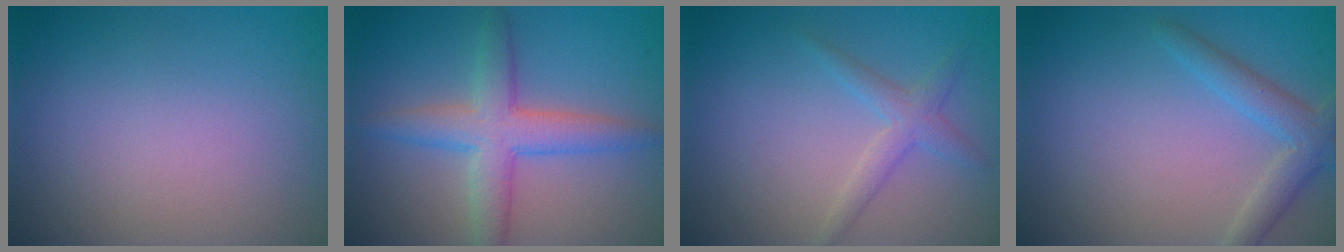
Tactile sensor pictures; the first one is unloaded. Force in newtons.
{"total": 5.0, "press": 5.0, "slide": 0.1}
{"total": 2.1, "press": 2.1, "slide": 0.1}
{"total": 2.8, "press": 2.8, "slide": 0.1}